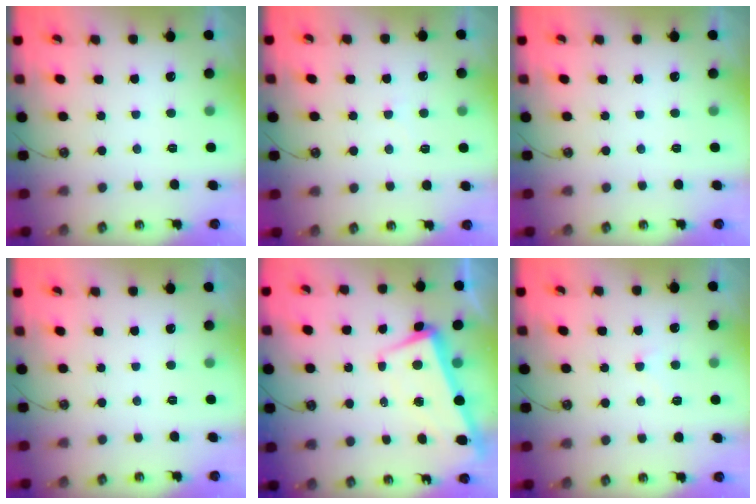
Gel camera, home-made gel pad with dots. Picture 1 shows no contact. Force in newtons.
{"total": 6.1, "press": 6.1, "slide": 0.4}
{"total": 0.0}
{"total": 0.0}
{"total": 1.7, "press": 1.0, "slide": 1.4}
{"total": 1.6, "press": 1.5, "slide": 0.5}